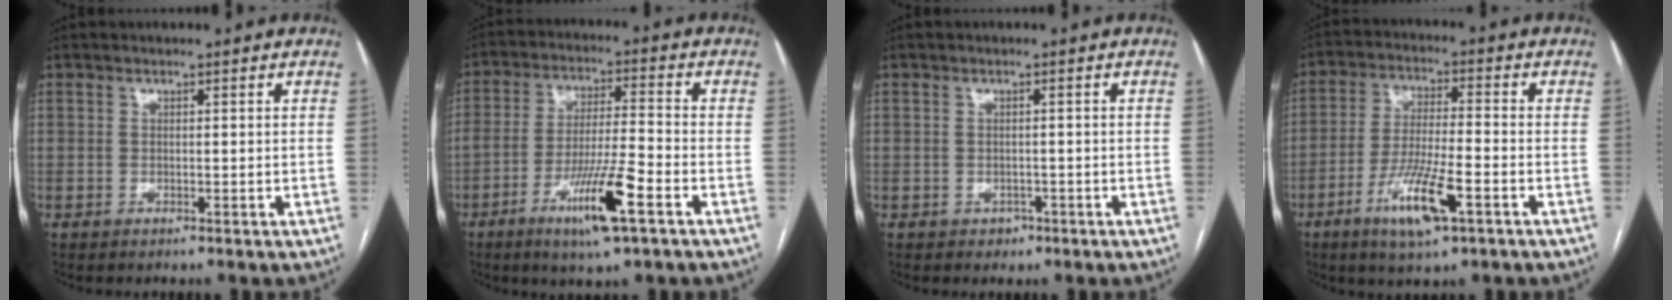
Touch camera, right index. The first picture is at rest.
{"total": 11.1, "force": [-5.5, 0.6, 9.6], "torque": [-0.178, -0.013, -0.097]}
{"total": 1.6, "force": [-0.8, 1.4, 0.4], "torque": [-0.002, 0.004, -0.008]}
{"total": 10.3, "force": [-4.9, 1.7, 8.9], "torque": [-0.175, -0.013, -0.086]}